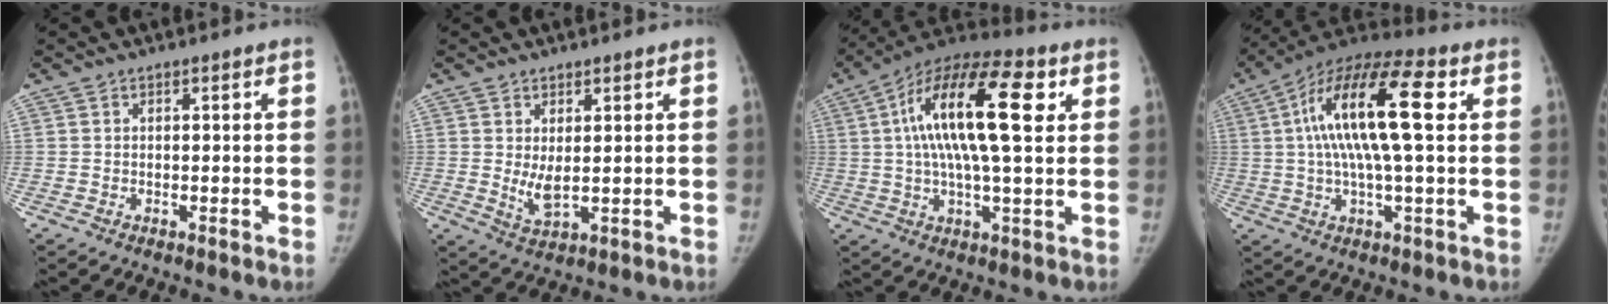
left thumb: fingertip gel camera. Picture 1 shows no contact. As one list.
[{"total": 4.0, "force": [0.6, 1.6, 3.6], "torque": [-0.062, -0.017, 0.021]}, {"total": 20.2, "force": [5.1, 6.8, 18.3], "torque": [-0.312, 0.011, 0.073]}, {"total": 18.7, "force": [3.8, 5.4, 17.5], "torque": [-0.318, 0.020, 0.052]}]